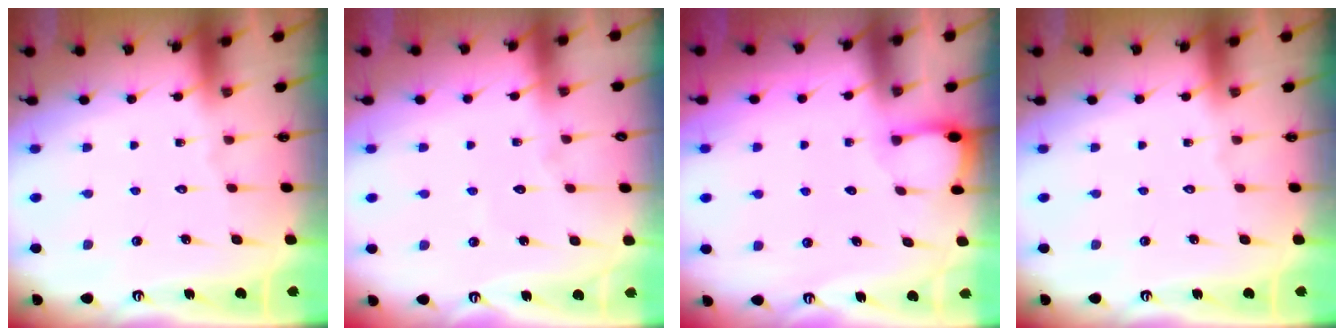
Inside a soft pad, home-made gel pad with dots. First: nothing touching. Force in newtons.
{"total": 4.0, "press": 4.0, "slide": 0.3}
{"total": 2.0, "press": 1.9, "slide": 0.3}
{"total": 0.0}